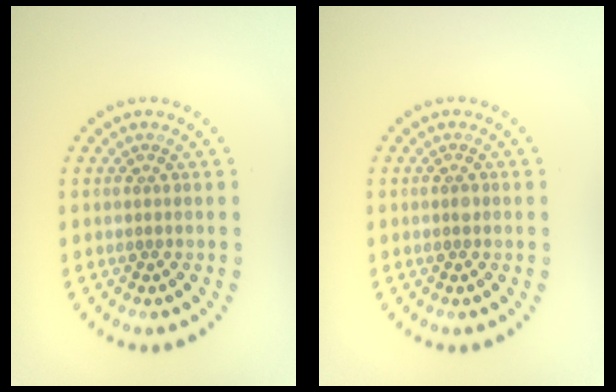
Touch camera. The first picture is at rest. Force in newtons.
{"total": 0.6, "press": 0.6, "slide": 0.1}